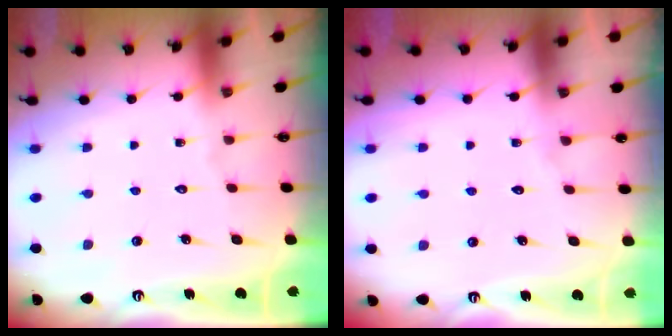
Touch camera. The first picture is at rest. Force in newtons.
{"total": 4.7, "press": 4.6, "slide": 0.5}